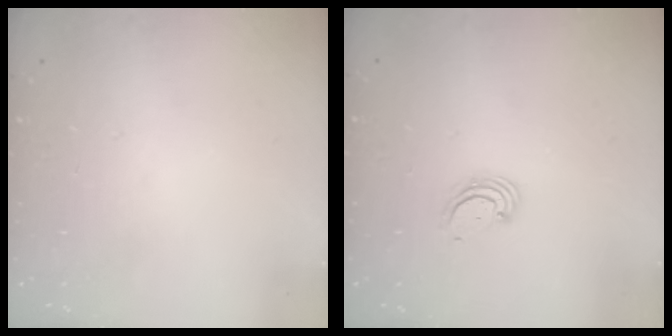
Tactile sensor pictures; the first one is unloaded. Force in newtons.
{"total": 2.7, "press": 2.7, "slide": 0.3}